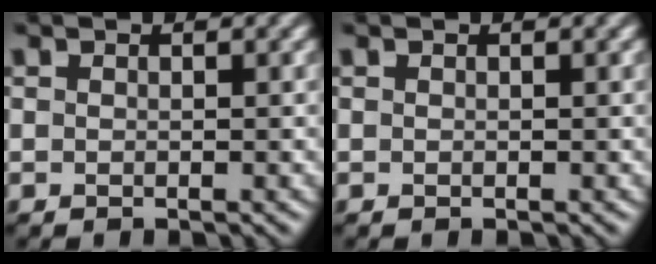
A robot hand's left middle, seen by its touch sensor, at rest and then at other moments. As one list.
[{"total": 0.0}]